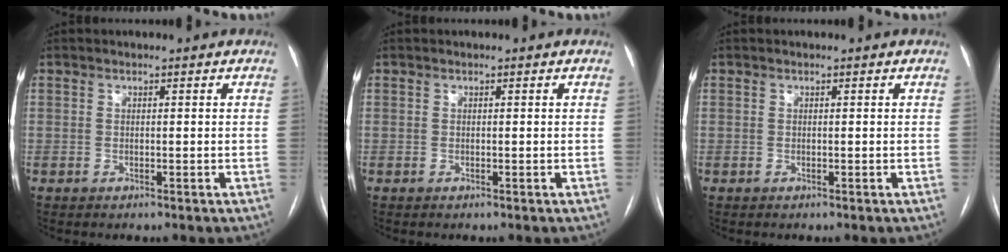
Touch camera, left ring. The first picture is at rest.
{"total": 0.0}
{"total": 0.0}